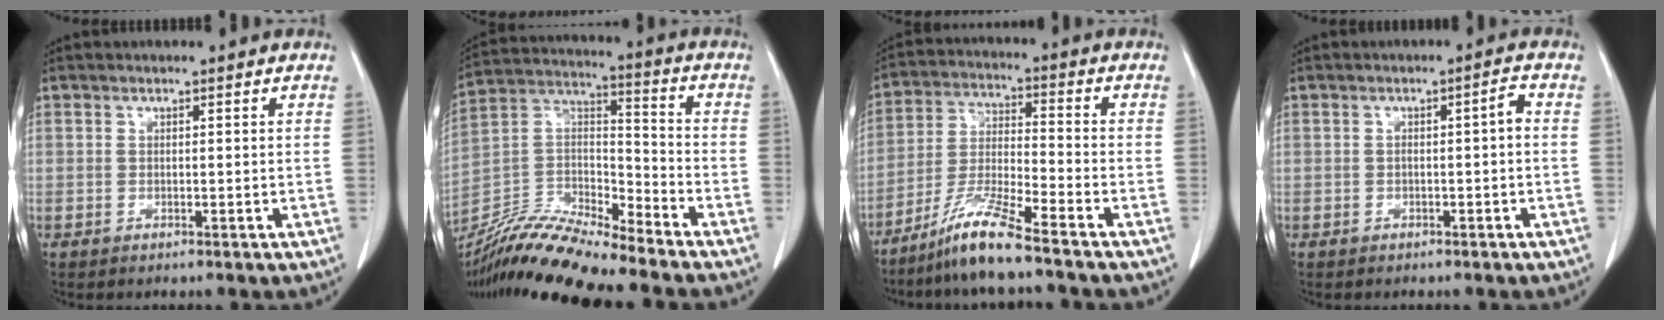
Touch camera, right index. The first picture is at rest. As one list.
[{"total": 15.2, "force": [-14.0, 0.4, 5.9], "torque": [-0.107, 0.012, -0.267]}, {"total": 9.1, "force": [-7.2, -0.7, 5.6], "torque": [-0.118, -0.025, -0.141]}, {"total": 2.0, "force": [-0.4, 0.3, 2.0], "torque": [-0.028, 0.007, -0.006]}]